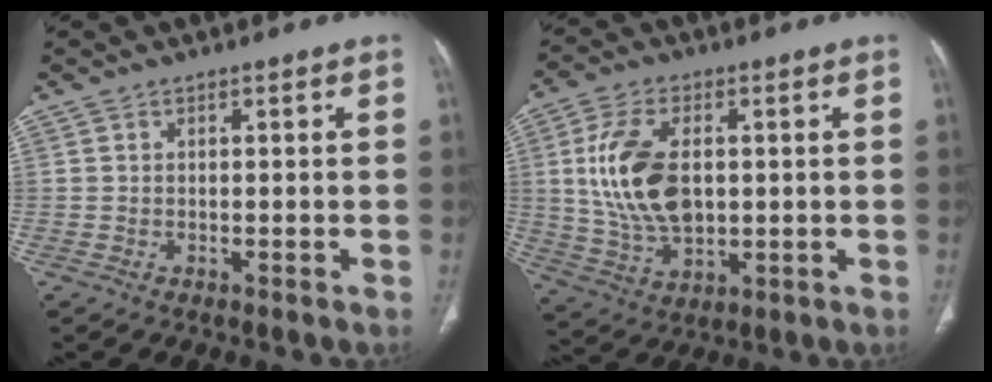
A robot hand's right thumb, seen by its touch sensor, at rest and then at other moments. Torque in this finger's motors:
{"motor_torque": [-0.70, 1.30, 0.80, 0.41, 0.35]}